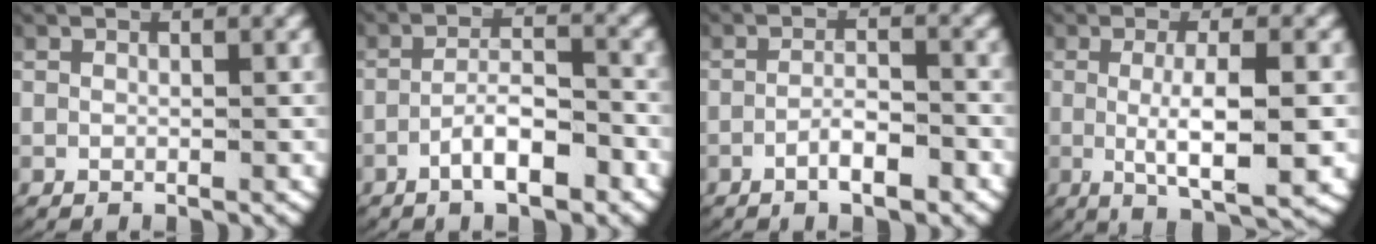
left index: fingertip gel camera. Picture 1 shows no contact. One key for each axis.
{"total": 4.3, "fx": -2.7, "fy": 1.3, "fz": 3.1, "tx": -0.057, "ty": -0.004, "tz": -0.042}
{"total": 2.8, "fx": -1.9, "fy": 0.7, "fz": 2.0, "tx": -0.036, "ty": -0.005, "tz": -0.032}
{"total": 6.6, "fx": -1.3, "fy": 1.8, "fz": 6.2, "tx": -0.109, "ty": -0.020, "tz": -0.009}